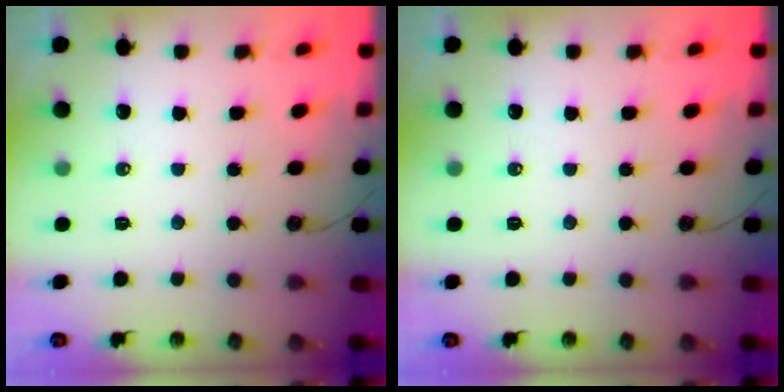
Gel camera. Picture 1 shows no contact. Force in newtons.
{"total": 0.0}